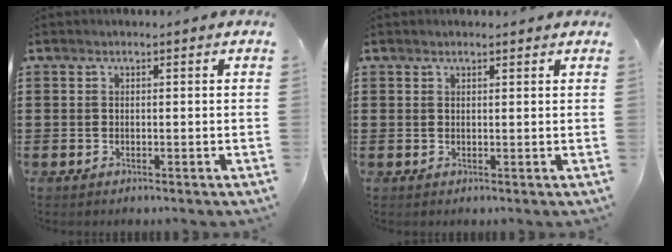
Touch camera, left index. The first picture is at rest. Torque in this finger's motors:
{"motor_torque": [1.91, 0.23, 0.03, 0.00]}